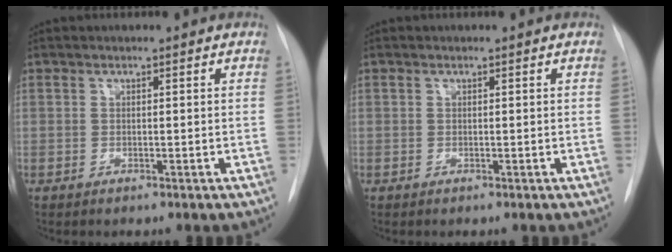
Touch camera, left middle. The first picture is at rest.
{"total": 0.0}